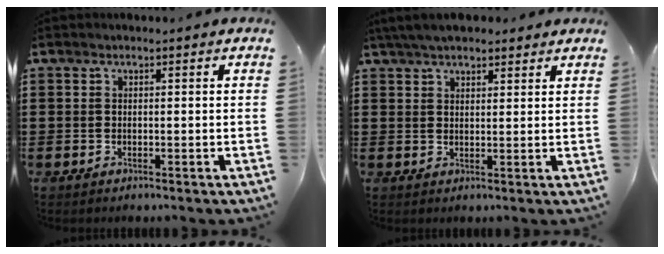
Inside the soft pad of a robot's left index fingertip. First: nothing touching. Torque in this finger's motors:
{"motor_torque": [0.41, -0.33, 0.79, 0.21]}